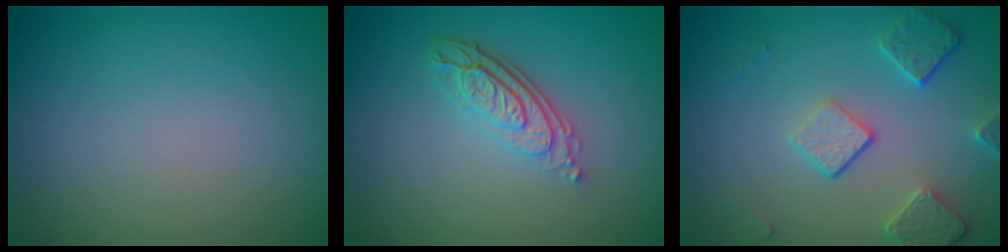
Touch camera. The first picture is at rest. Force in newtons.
{"total": 4.0, "press": 2.8, "slide": 2.8}
{"total": 4.1, "press": 3.2, "slide": 2.7}